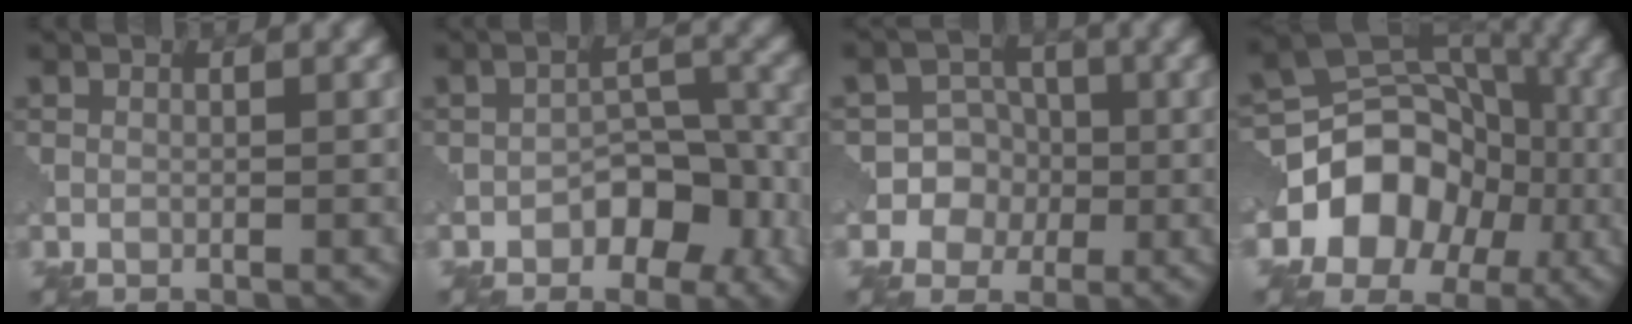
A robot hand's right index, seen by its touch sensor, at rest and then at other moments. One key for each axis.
{"total": 5.0, "fx": -2.3, "fy": 3.0, "fz": 3.2, "tx": -0.029, "ty": 0.007, "tz": -0.036}
{"total": 6.9, "fx": -1.4, "fy": 6.5, "fz": 1.5, "tx": -0.019, "ty": 0.026, "tz": -0.052}
{"total": 9.9, "fx": -2.8, "fy": 7.7, "fz": 5.6, "tx": -0.077, "ty": 0.012, "tz": -0.061}